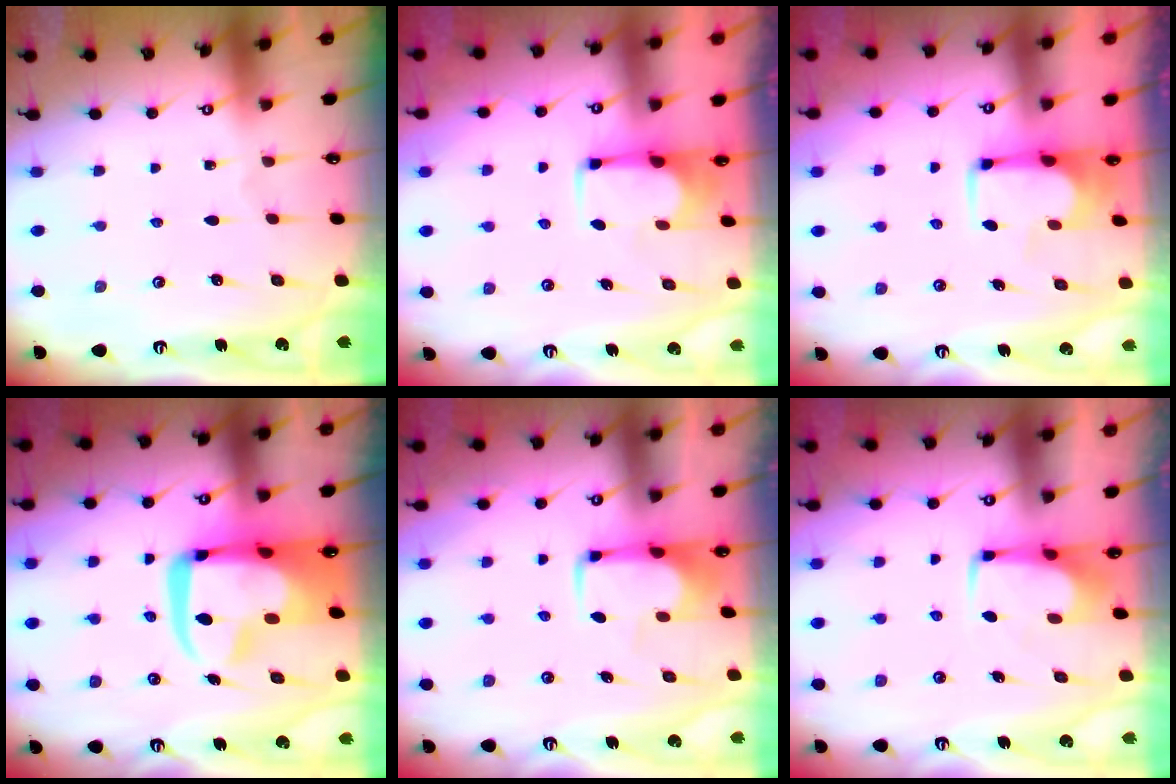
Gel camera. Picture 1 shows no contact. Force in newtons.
{"total": 1.8, "press": 1.7, "slide": 0.6}
{"total": 3.5, "press": 3.4, "slide": 0.4}
{"total": 16.9, "press": 16.7, "slide": 2.7}
{"total": 2.1, "press": 2.1, "slide": 0.4}
{"total": 1.8, "press": 1.6, "slide": 0.6}